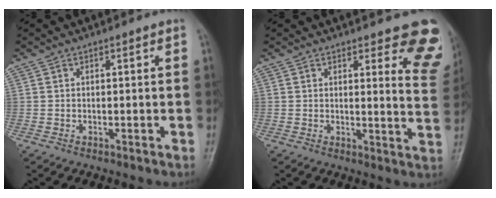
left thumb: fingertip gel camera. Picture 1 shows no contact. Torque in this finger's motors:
{"motor_torque": [0.23, 0.10, -0.03, -0.34, 0.05]}